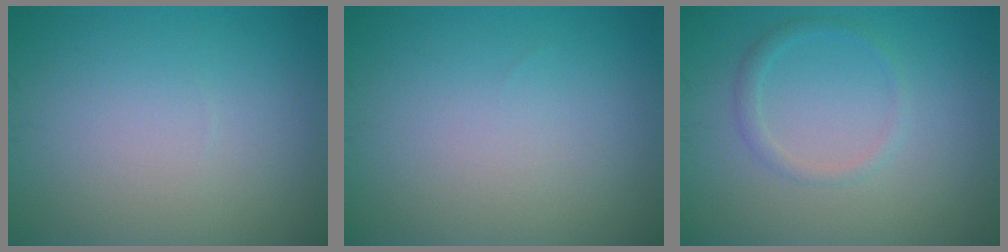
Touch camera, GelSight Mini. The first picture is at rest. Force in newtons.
{"total": 0.0}
{"total": 1.4, "press": 1.4, "slide": 0.0}